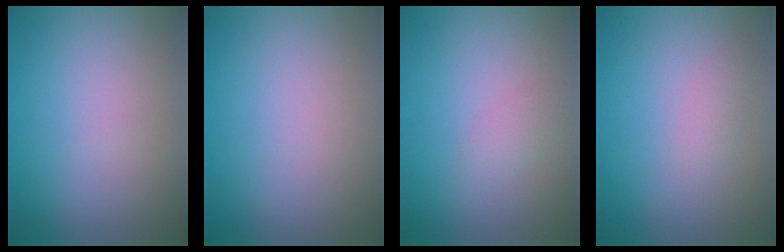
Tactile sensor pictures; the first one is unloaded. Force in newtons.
{"total": 0.0}
{"total": 1.1, "press": 1.1, "slide": 0.1}
{"total": 1.1, "press": 1.1, "slide": 0.0}